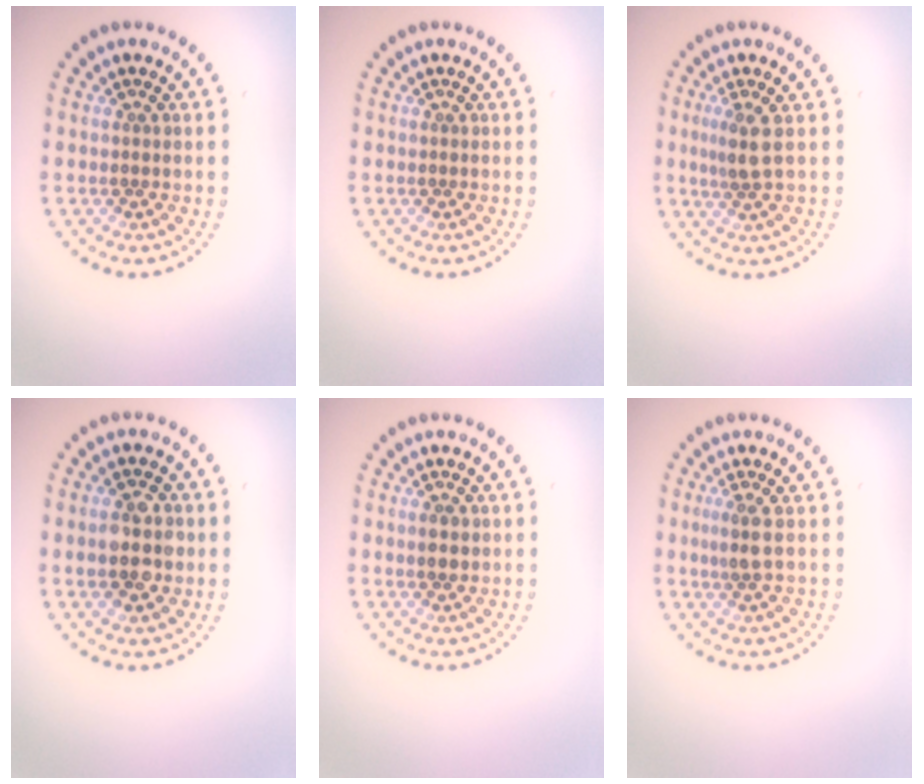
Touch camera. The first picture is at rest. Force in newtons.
{"total": 0.0}
{"total": 2.2, "press": 1.7, "slide": 1.4}
{"total": 4.0, "press": 4.0, "slide": 0.1}
{"total": 1.4, "press": 1.3, "slide": 0.4}
{"total": 1.8, "press": 1.4, "slide": 1.2}